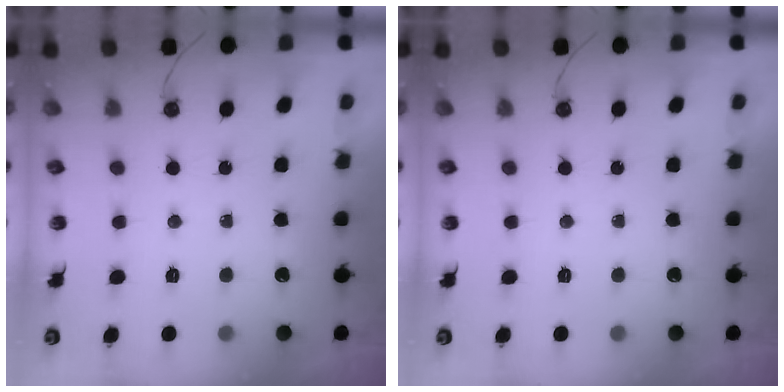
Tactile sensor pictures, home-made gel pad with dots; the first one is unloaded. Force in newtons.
{"total": 0.0}